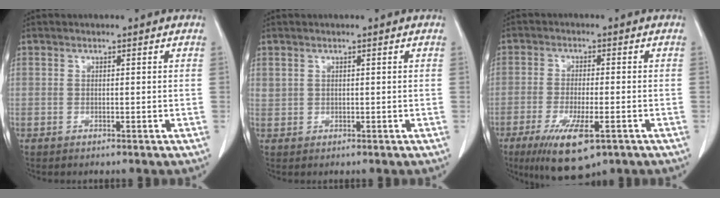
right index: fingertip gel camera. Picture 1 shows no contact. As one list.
[{"total": 0.8, "force": [0.5, 0.6, 0.1], "torque": [0.004, 0.008, 0.011]}, {"total": 9.9, "force": [-5.2, 2.5, 8.1], "torque": [-0.142, -0.023, -0.078]}]